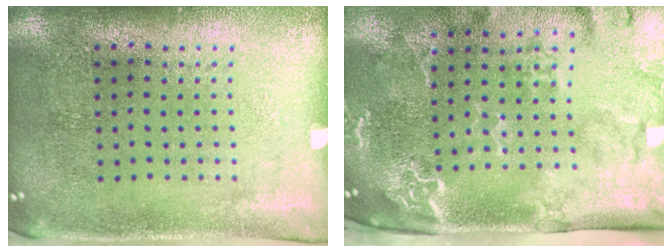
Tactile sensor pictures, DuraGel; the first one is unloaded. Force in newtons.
{"total": 3.1, "press": 2.4, "slide": 1.9}